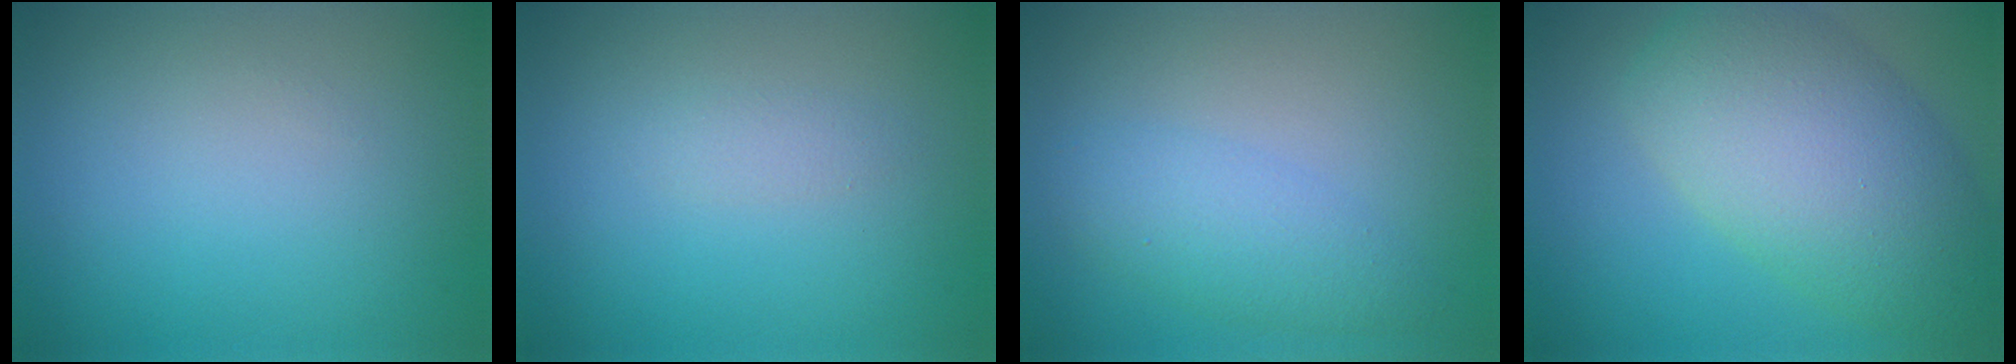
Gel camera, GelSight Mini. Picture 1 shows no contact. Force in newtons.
{"total": 0.9, "press": 0.9, "slide": 0.0}
{"total": 2.9, "press": 2.9, "slide": 0.0}
{"total": 9.2, "press": 9.2, "slide": 0.4}